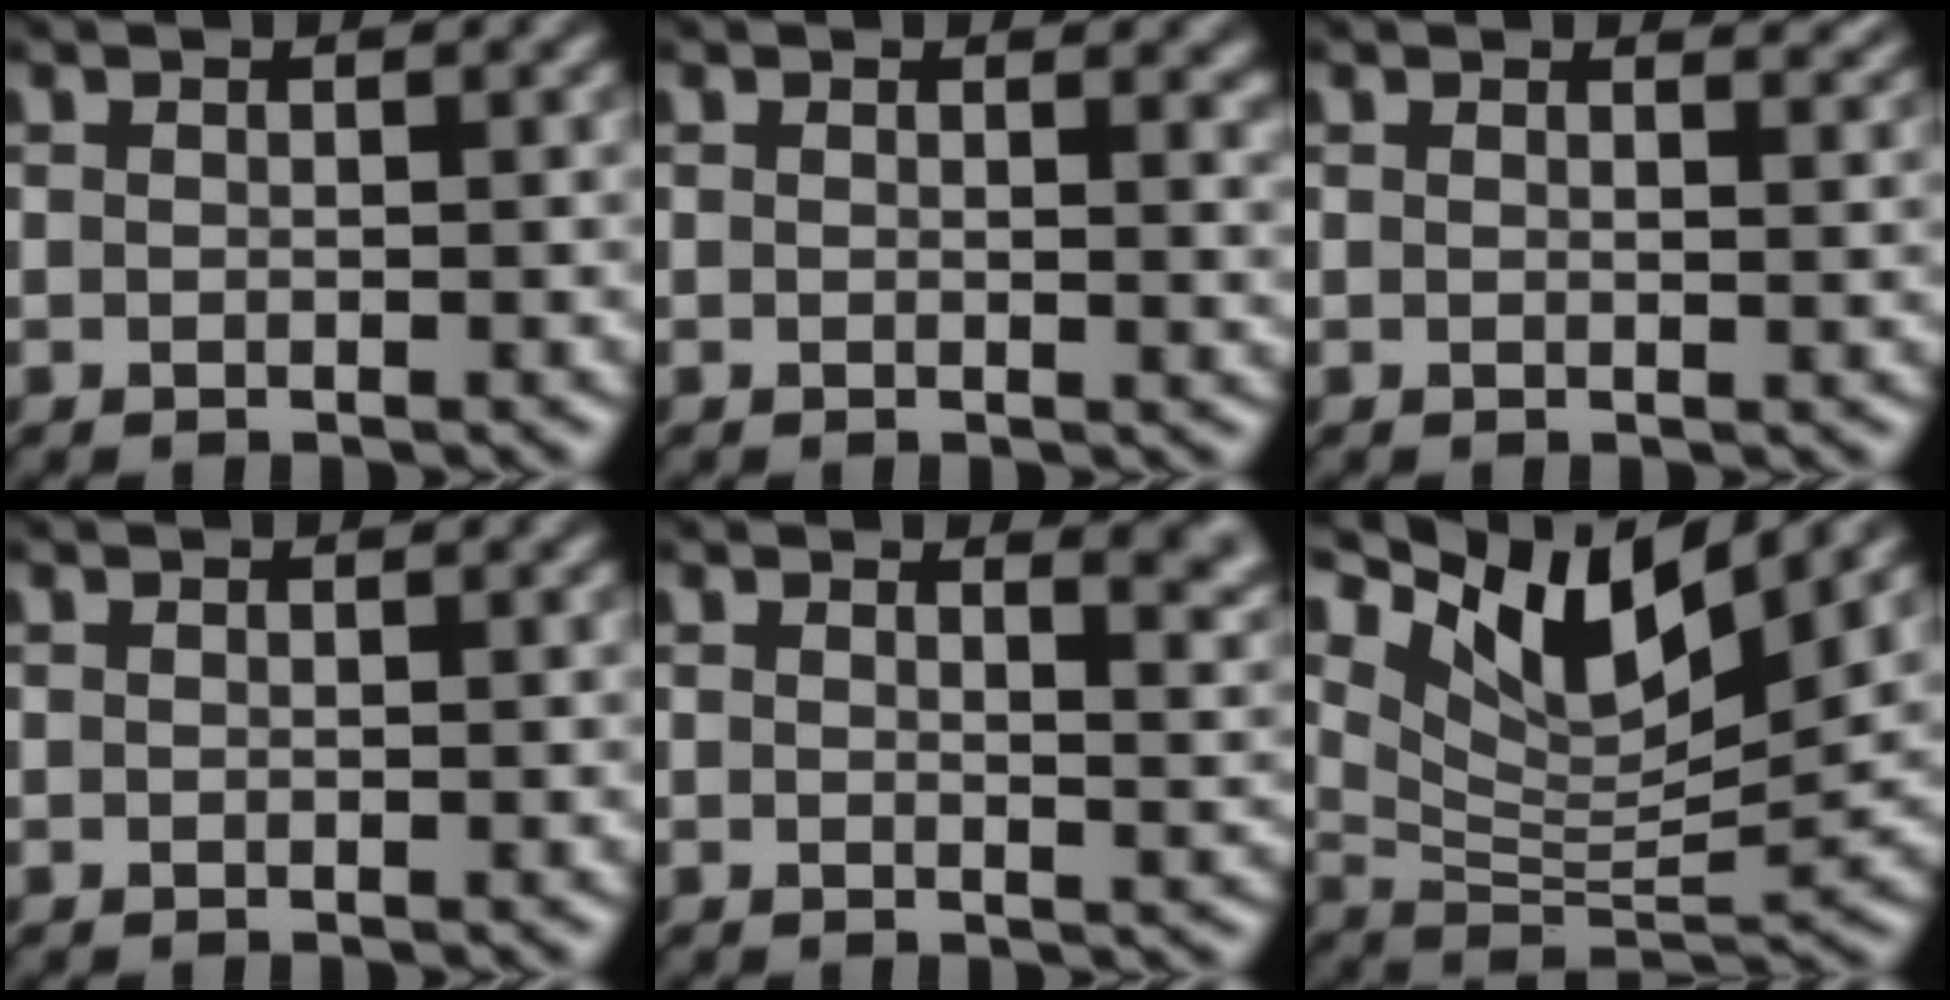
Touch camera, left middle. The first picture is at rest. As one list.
[{"total": 1.7, "force": [1.1, 0.7, 1.2], "torque": [-0.010, -0.003, 0.017]}, {"total": 1.8, "force": [1.6, 0.5, 0.6], "torque": [-0.004, -0.004, 0.018]}, {"total": 0.0}, {"total": 4.3, "force": [2.8, 1.6, 2.8], "torque": [-0.012, 0.007, 0.033]}, {"total": 9.4, "force": [5.8, 3.1, 6.7], "torque": [-0.121, -0.003, 0.110]}]